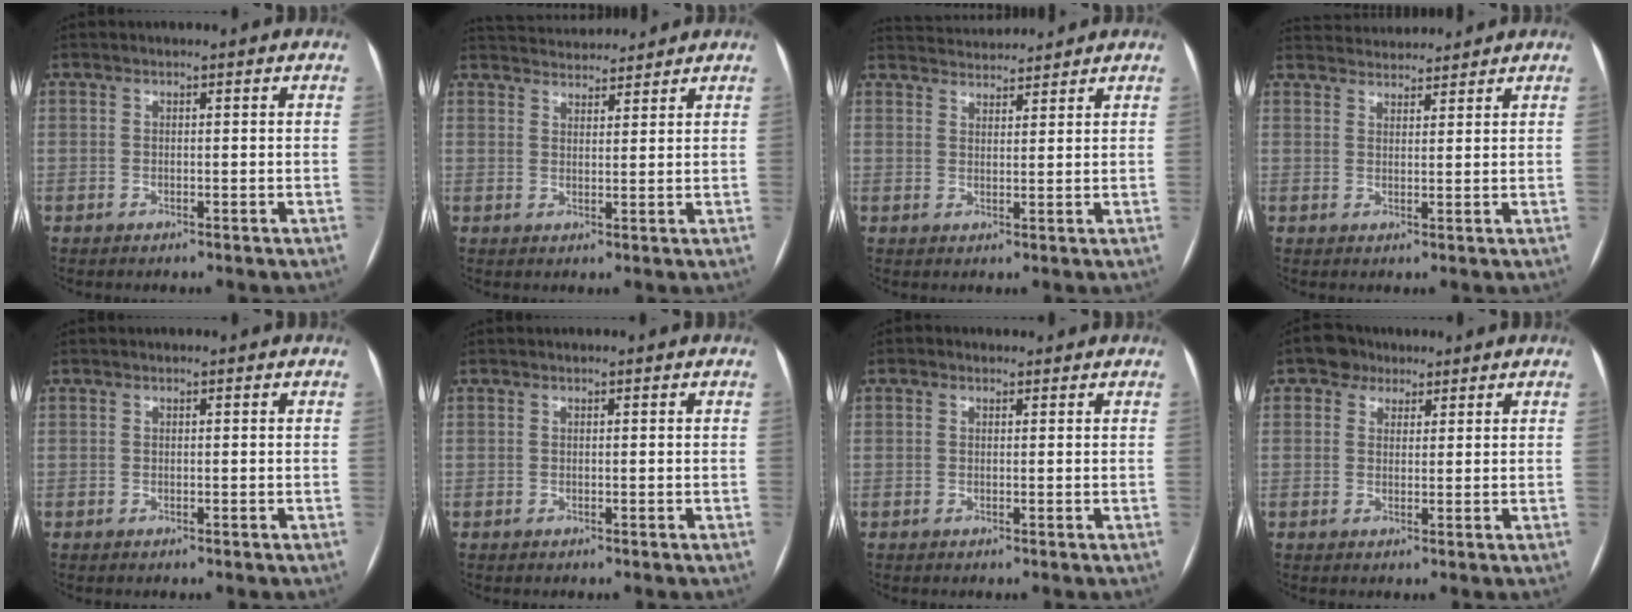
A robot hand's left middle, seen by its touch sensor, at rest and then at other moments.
{"total": 8.6, "force": [8.3, 1.4, 1.7], "torque": [-0.031, 0.025, 0.125]}
{"total": 6.6, "force": [6.5, 0.7, 0.9], "torque": [-0.022, 0.027, 0.100]}
{"total": 6.8, "force": [6.6, 1.1, 0.9], "torque": [-0.016, 0.028, 0.100]}
{"total": 0.0}
{"total": 0.0}
{"total": 1.0, "force": [0.6, 0.8, 0.2], "torque": [-0.003, 0.010, 0.006]}
{"total": 3.3, "force": [2.0, 2.5, 0.5], "torque": [-0.009, 0.014, 0.029]}